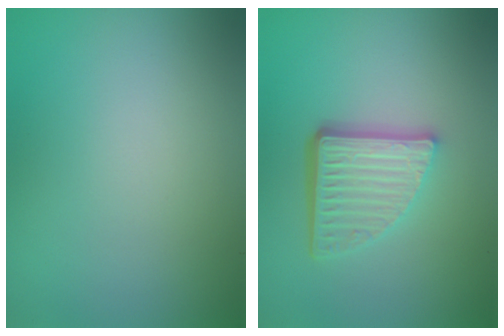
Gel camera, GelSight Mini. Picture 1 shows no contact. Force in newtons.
{"total": 5.7, "press": 3.8, "slide": 4.2}